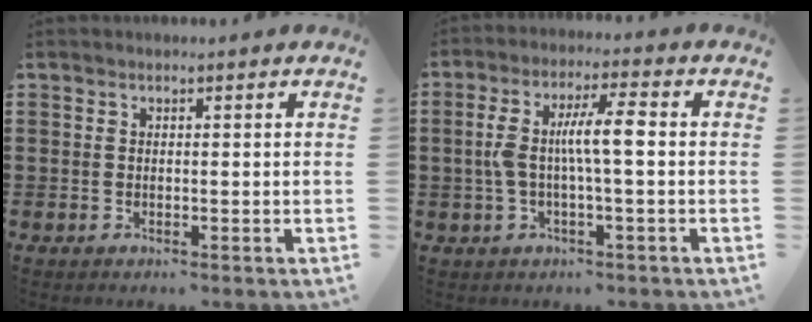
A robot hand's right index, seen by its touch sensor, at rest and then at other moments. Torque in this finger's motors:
{"motor_torque": [1.30, 0.09, 0.43, 0.13]}